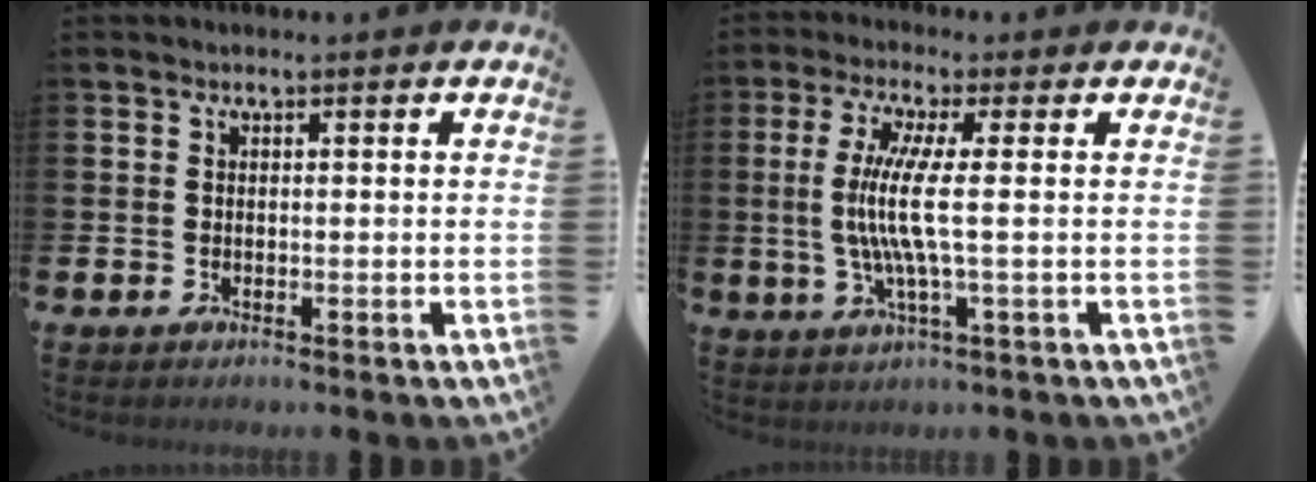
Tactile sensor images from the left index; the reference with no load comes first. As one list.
[{"total": 7.5, "force": [0.0, 0.2, 7.5], "torque": [-0.152, -0.013, -0.006]}]